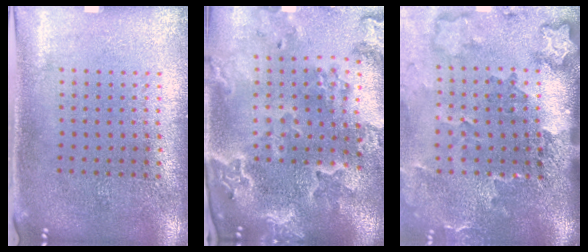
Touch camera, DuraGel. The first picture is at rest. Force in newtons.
{"total": 3.4, "press": 3.1, "slide": 1.4}
{"total": 3.5, "press": 2.3, "slide": 2.6}